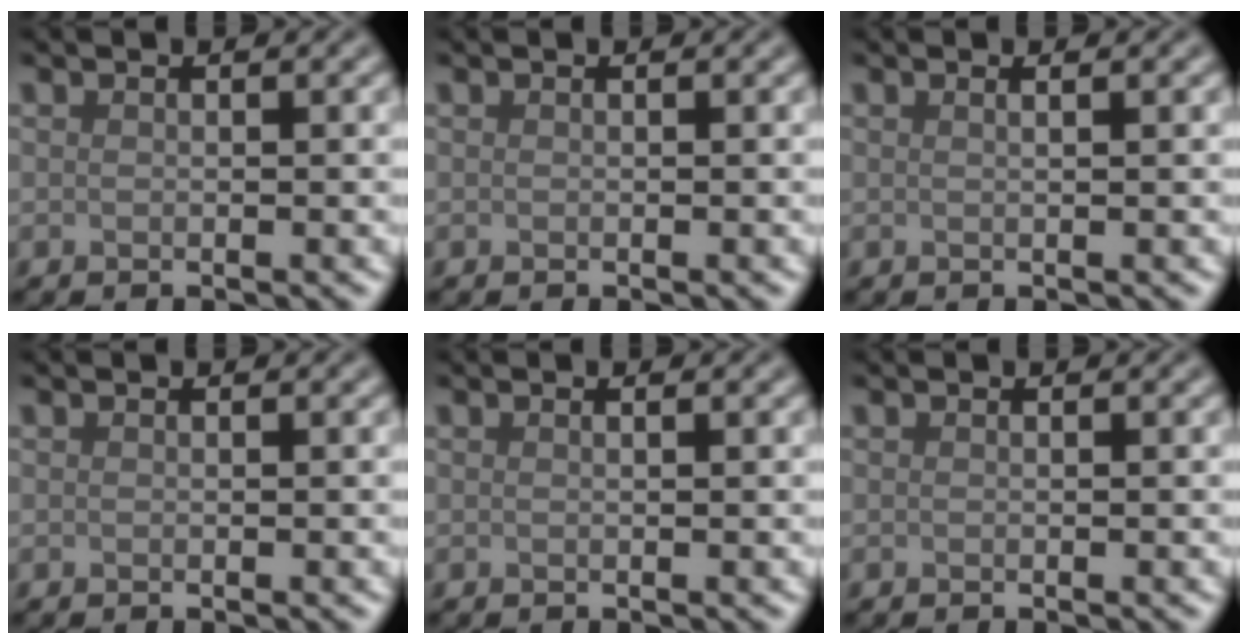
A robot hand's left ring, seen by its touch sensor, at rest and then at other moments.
{"total": 0.0}
{"total": 1.5, "force": [0.7, 0.7, 1.1], "torque": [-0.002, -0.002, -0.007]}
{"total": 0.0}
{"total": 0.7, "force": [0.3, 0.2, 0.5], "torque": [-0.007, 0.000, -0.002]}
{"total": 0.0}